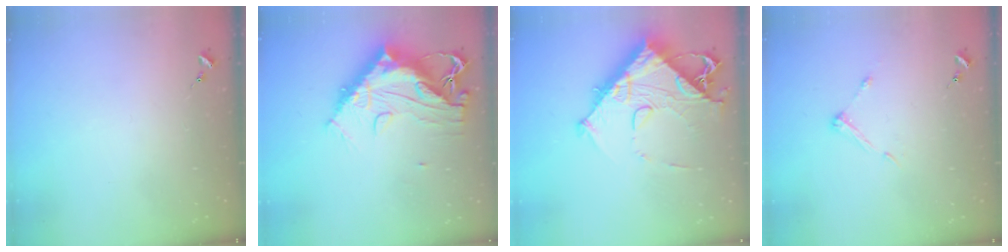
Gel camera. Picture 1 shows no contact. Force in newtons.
{"total": 16.4, "press": 16.3, "slide": 1.5}
{"total": 14.7, "press": 14.6, "slide": 1.5}
{"total": 5.6, "press": 5.5, "slide": 0.7}